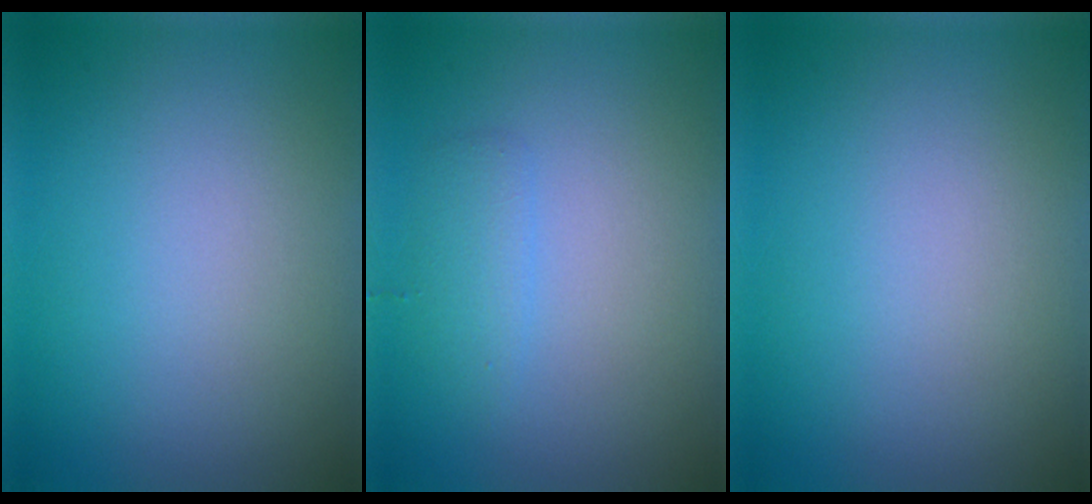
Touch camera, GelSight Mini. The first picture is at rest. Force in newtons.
{"total": 1.4, "press": 1.4, "slide": 0.1}
{"total": 0.0}